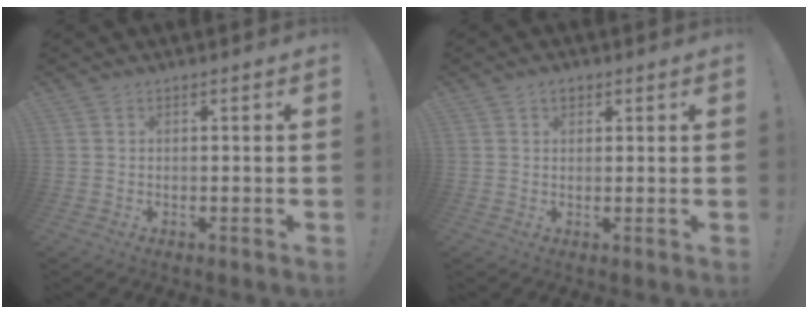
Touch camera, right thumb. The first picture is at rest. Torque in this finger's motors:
{"motor_torque": [0.25, 0.58, 0.11, -0.07, -0.03]}